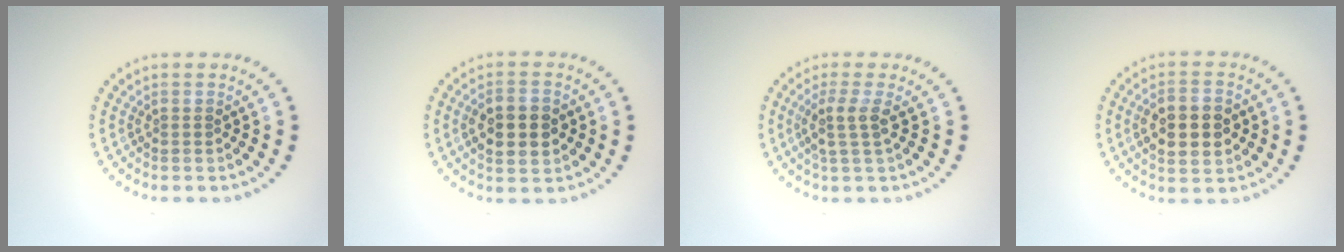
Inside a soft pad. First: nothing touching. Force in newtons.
{"total": 4.4, "press": 4.4, "slide": 0.1}
{"total": 2.5, "press": 1.9, "slide": 1.6}
{"total": 5.3, "press": 5.3, "slide": 0.2}